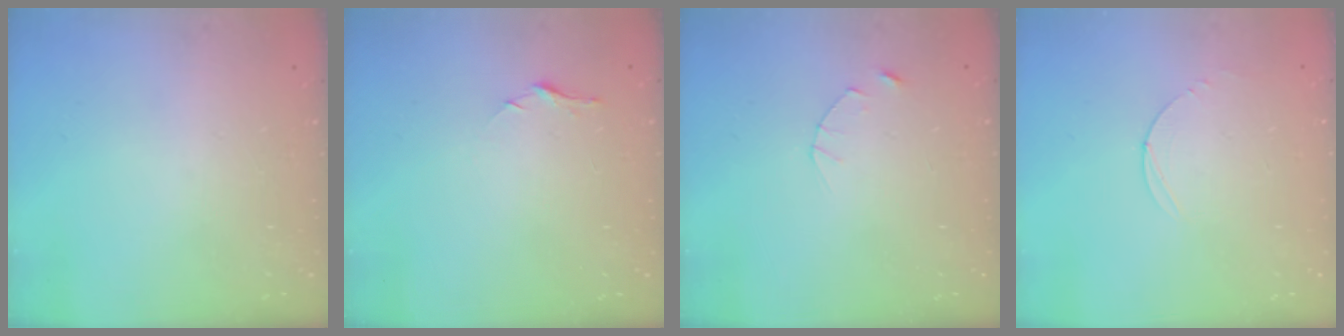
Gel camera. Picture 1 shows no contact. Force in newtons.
{"total": 5.7, "press": 5.6, "slide": 0.6}
{"total": 2.5, "press": 2.4, "slide": 0.3}
{"total": 2.8, "press": 2.8, "slide": 0.3}